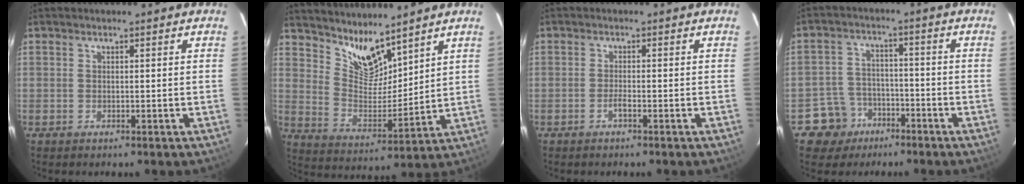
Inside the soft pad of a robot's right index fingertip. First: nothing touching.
{"total": 9.4, "force": [8.1, 2.6, 4.1], "torque": [-0.076, -0.013, 0.160]}
{"total": 1.1, "force": [-0.8, 0.1, 0.8], "torque": [-0.018, 0.001, -0.016]}
{"total": 7.3, "force": [-4.3, 5.8, 0.3], "torque": [-0.025, 0.031, -0.064]}